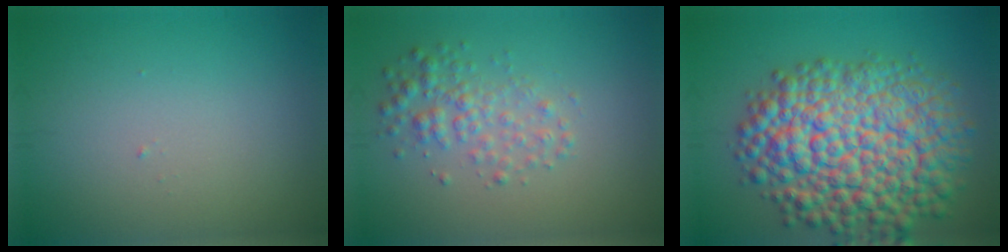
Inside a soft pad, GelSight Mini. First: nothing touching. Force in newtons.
{"total": 2.6, "press": 2.6, "slide": 0.0}
{"total": 12.8, "press": 12.8, "slide": 0.4}